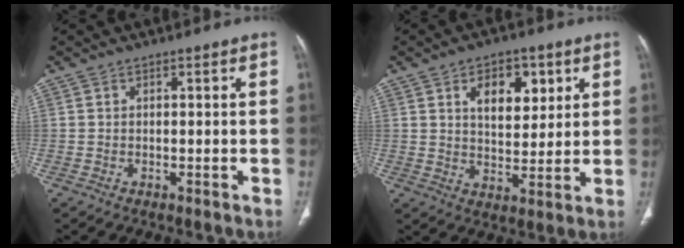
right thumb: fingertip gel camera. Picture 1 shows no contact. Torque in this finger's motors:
{"motor_torque": [-1.09, 0.85, 0.03, 0.24, 0.16]}